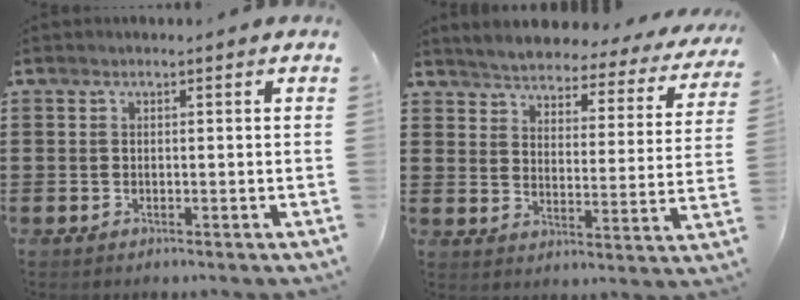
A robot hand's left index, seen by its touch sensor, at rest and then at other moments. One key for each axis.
{"total": 3.7, "fx": 3.7, "fy": -0.1, "fz": 0.3, "tx": -0.030, "ty": -0.034, "tz": 0.056}